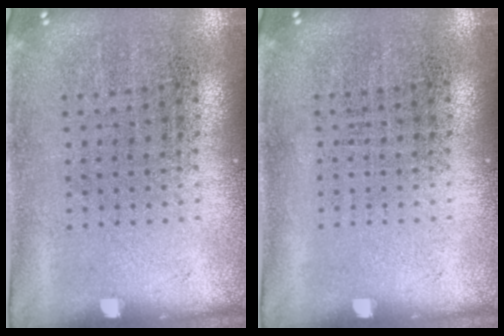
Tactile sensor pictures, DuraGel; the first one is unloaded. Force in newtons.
{"total": 0.0}